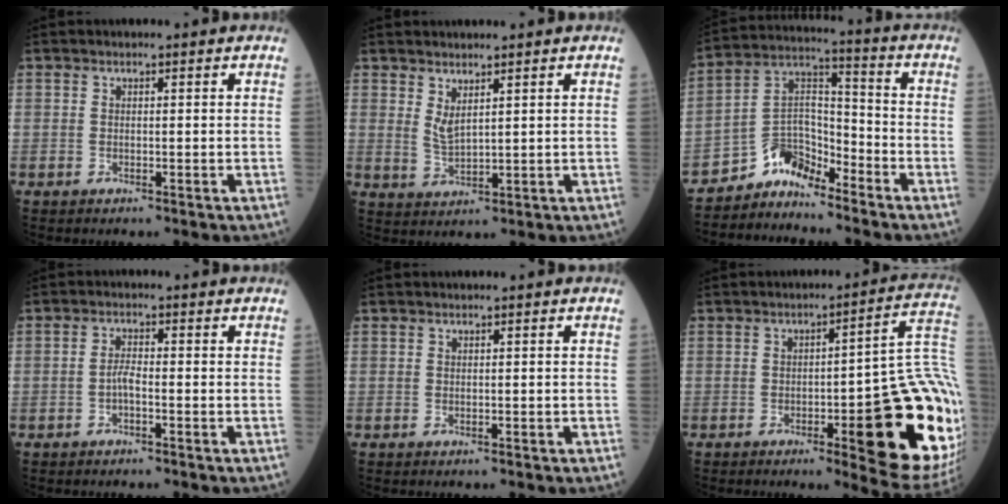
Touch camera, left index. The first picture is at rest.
{"total": 2.8, "force": [1.6, 0.6, 2.2], "torque": [-0.054, -0.006, 0.041]}
{"total": 6.8, "force": [-6.4, 1.9, 0.9], "torque": [-0.013, 0.039, -0.125]}
{"total": 2.0, "force": [-0.9, 0.4, 1.7], "torque": [-0.033, 0.002, -0.020]}
{"total": 0.0}
{"total": 23.5, "force": [-5.1, 4.2, 22.5], "torque": [-0.184, 0.013, -0.049]}